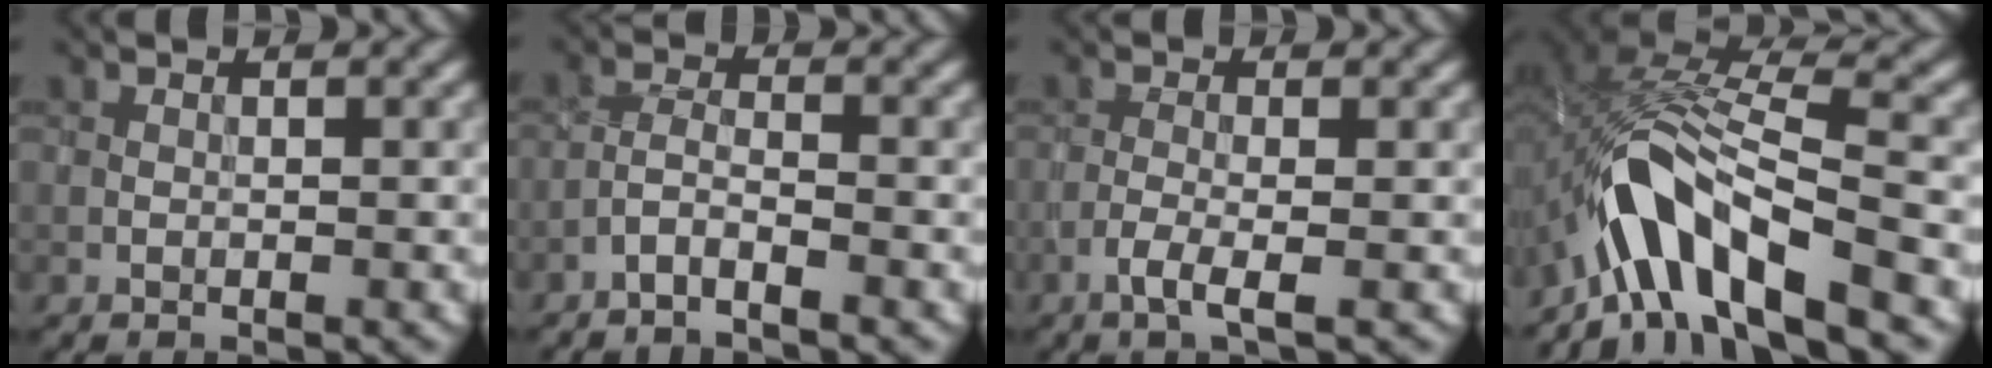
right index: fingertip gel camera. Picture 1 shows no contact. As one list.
[{"total": 2.0, "force": [-1.5, 0.2, 1.3], "torque": [-0.029, 0.005, -0.037]}, {"total": 2.2, "force": [-1.0, 0.4, 1.9], "torque": [-0.037, 0.003, -0.028]}, {"total": 9.6, "force": [-5.6, 3.1, 7.2], "torque": [-0.123, 0.011, -0.110]}]